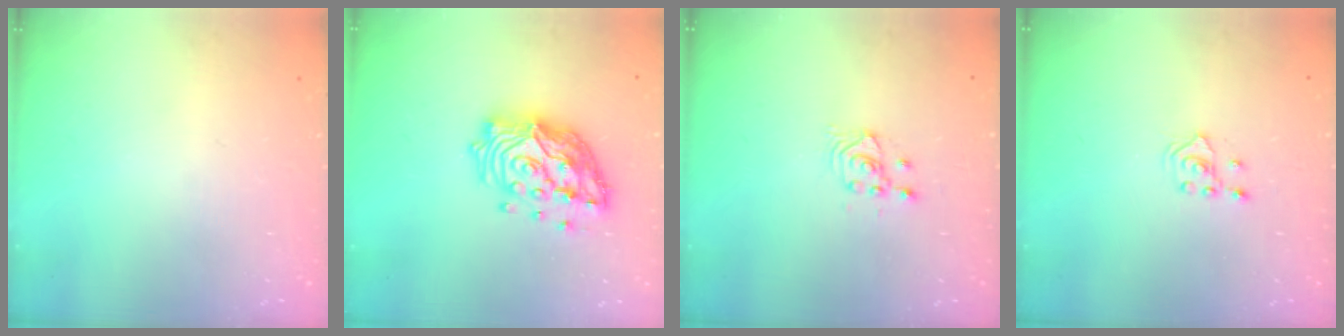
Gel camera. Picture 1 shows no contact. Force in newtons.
{"total": 17.4, "press": 17.1, "slide": 3.2}
{"total": 2.6, "press": 2.6, "slide": 0.1}
{"total": 3.2, "press": 3.1, "slide": 1.0}